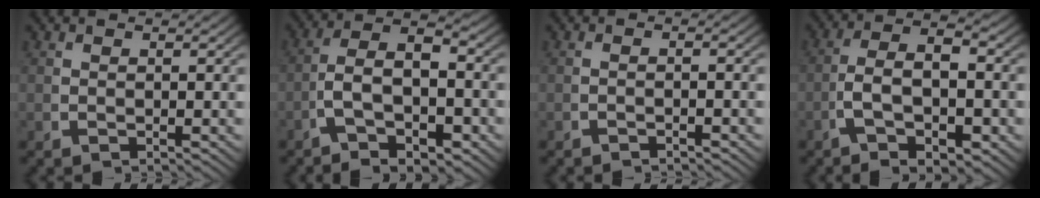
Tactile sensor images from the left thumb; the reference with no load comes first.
{"total": 7.3, "force": [-1.4, 4.4, 5.6], "torque": [-0.105, -0.023, -0.021]}
{"total": 1.2, "force": [-1.1, 0.0, 0.2], "torque": [-0.006, 0.000, -0.021]}
{"total": 6.1, "force": [-0.8, 3.2, 5.2], "torque": [-0.098, -0.013, -0.012]}